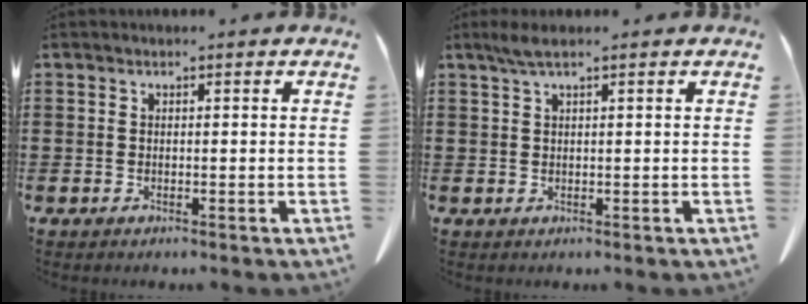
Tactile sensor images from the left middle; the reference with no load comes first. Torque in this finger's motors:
{"motor_torque": [0.59, -0.24, 0.04, 0.04]}